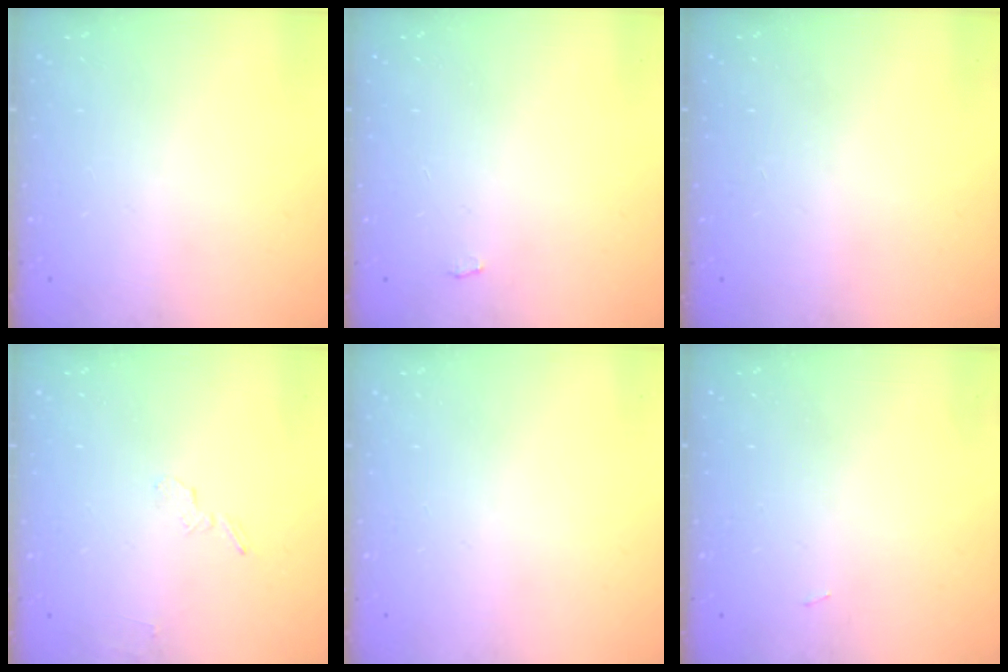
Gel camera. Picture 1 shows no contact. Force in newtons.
{"total": 2.8, "press": 2.8, "slide": 0.3}
{"total": 1.2, "press": 1.2, "slide": 0.2}
{"total": 4.8, "press": 4.7, "slide": 1.1}
{"total": 0.0}
{"total": 5.8, "press": 1.9, "slide": 5.5}